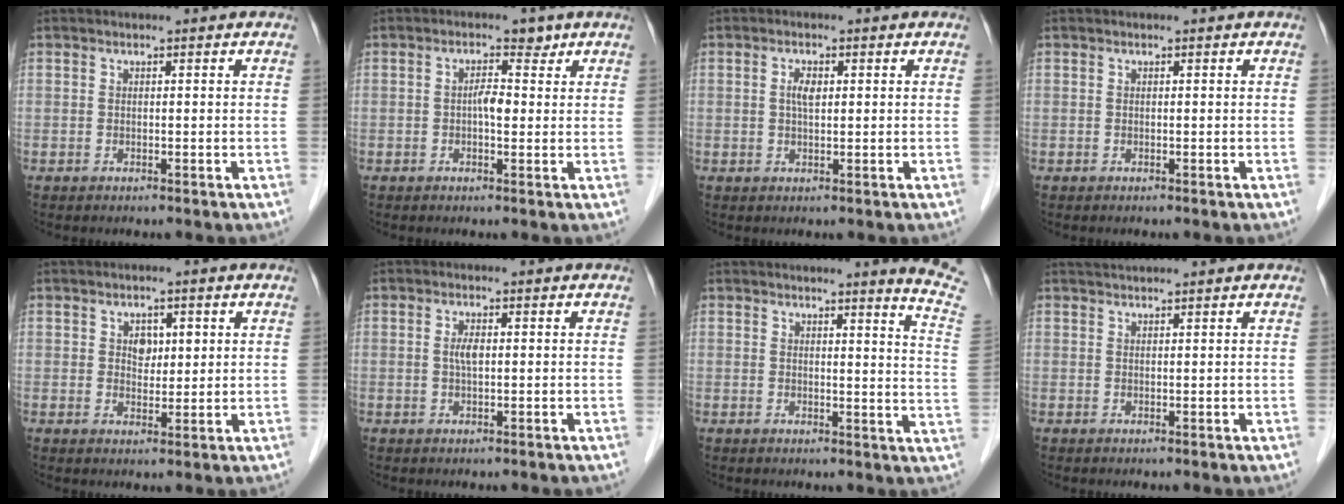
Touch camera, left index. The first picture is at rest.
{"total": 2.6, "force": [0.5, 1.4, 2.1], "torque": [-0.039, 0.013, 0.006]}
{"total": 2.1, "force": [0.4, 0.8, 1.9], "torque": [-0.040, 0.004, 0.009]}
{"total": 0.0}
{"total": 3.2, "force": [1.1, 2.1, 2.1], "torque": [-0.031, 0.006, 0.018]}
{"total": 1.9, "force": [0.1, 0.5, 1.8], "torque": [-0.040, 0.001, 0.004]}
{"total": 8.6, "force": [7.8, -1.8, 3.2], "torque": [-0.032, -0.077, 0.062]}
{"total": 1.9, "force": [1.8, -0.4, 0.5], "torque": [-0.006, 0.015, 0.038]}